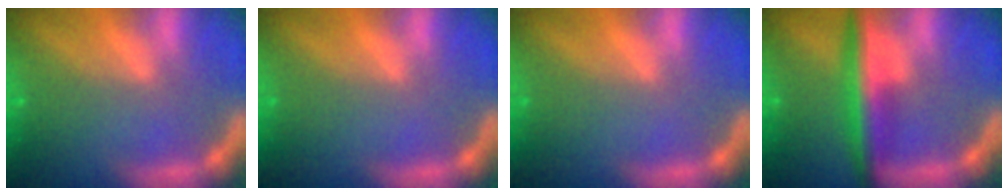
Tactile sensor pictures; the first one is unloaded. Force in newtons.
{"total": 0.0}
{"total": 0.0}
{"total": 5.5}